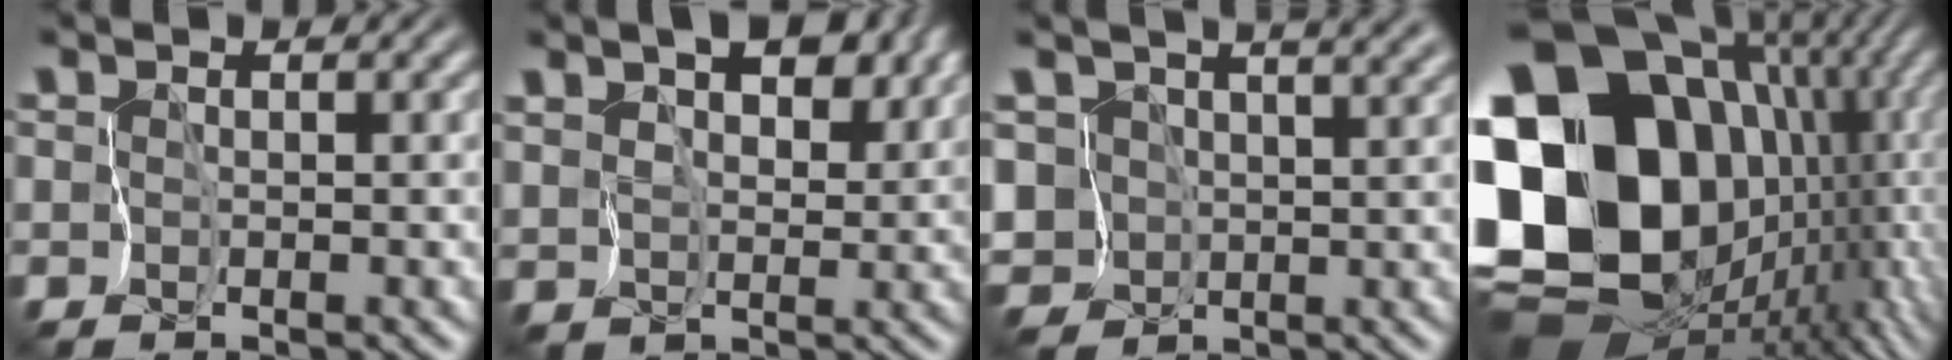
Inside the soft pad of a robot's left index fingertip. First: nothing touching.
{"total": 6.6, "force": [3.7, 3.5, 4.2], "torque": [-0.081, 0.008, 0.049]}
{"total": 7.4, "force": [2.8, 5.0, 4.7], "torque": [-0.097, 0.018, 0.038]}
{"total": 21.7, "force": [0.6, 17.4, 13.0], "torque": [-0.298, -0.017, 0.029]}